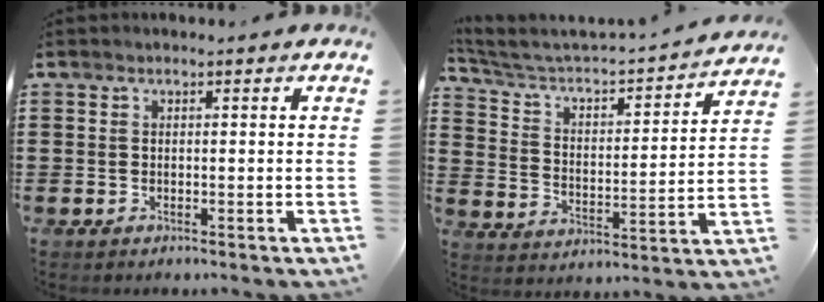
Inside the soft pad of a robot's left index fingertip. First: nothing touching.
{"total": 3.6, "force": [3.3, 0.7, 1.3], "torque": [-0.048, -0.034, 0.042]}